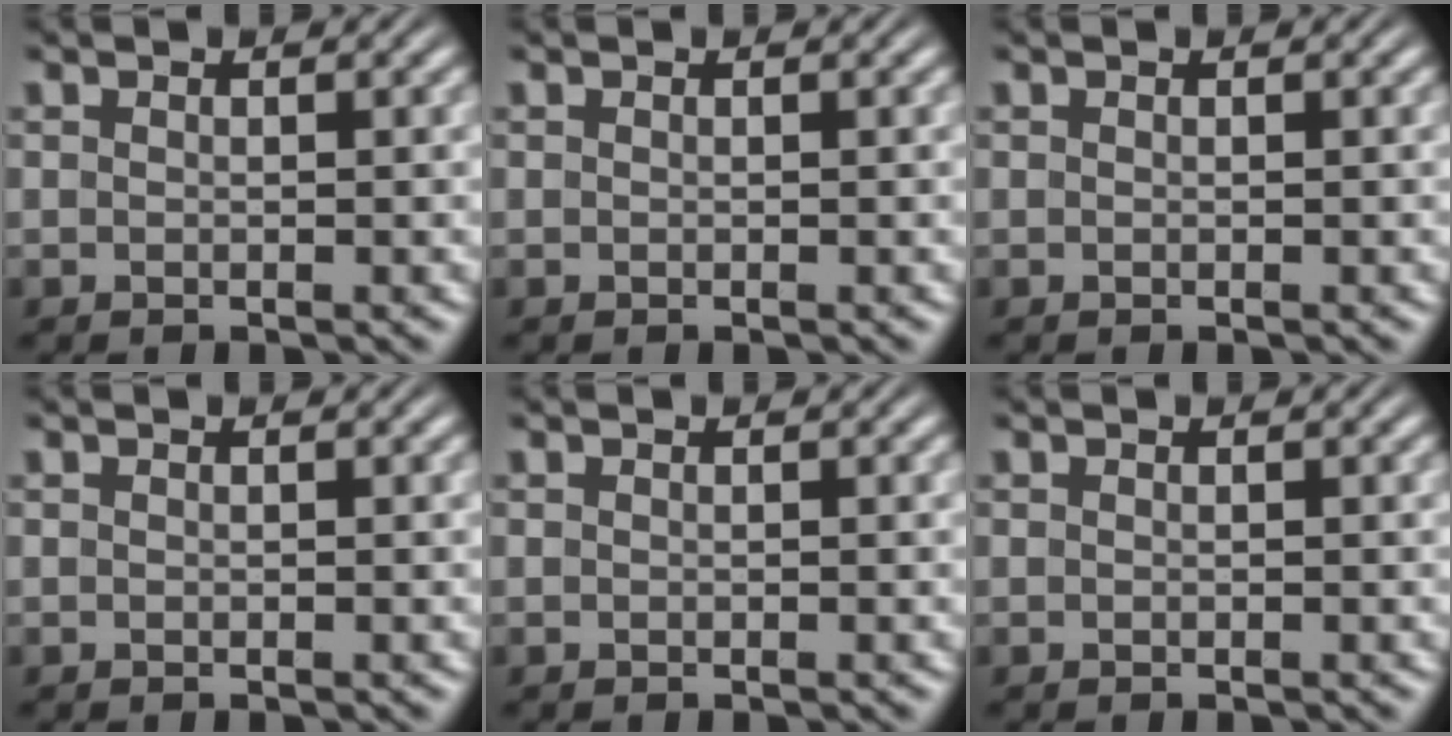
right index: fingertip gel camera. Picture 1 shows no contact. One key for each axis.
{"total": 0.0}
{"total": 0.0}
{"total": 0.0}
{"total": 0.0}
{"total": 0.0}